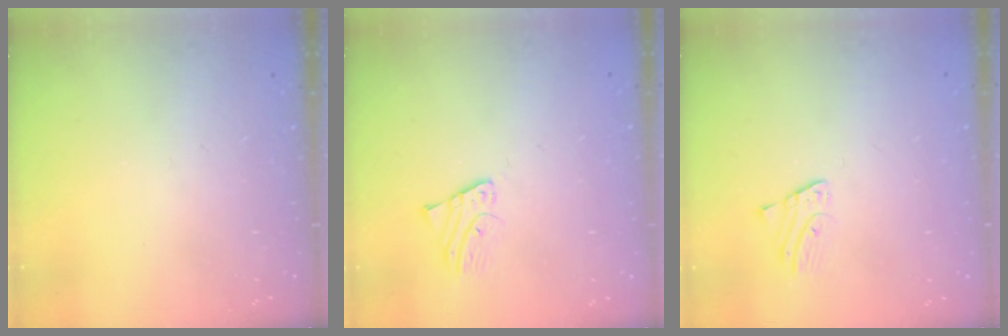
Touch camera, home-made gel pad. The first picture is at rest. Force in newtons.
{"total": 1.8, "press": 1.8, "slide": 0.2}
{"total": 1.3, "press": 1.2, "slide": 0.1}